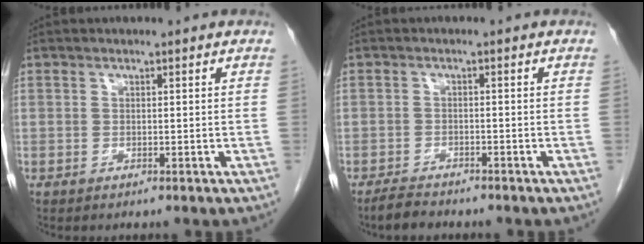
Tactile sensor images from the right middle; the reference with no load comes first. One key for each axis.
{"total": 2.8, "fx": -2.6, "fy": 0.7, "fz": 0.9, "tx": -0.023, "ty": -0.006, "tz": -0.045}